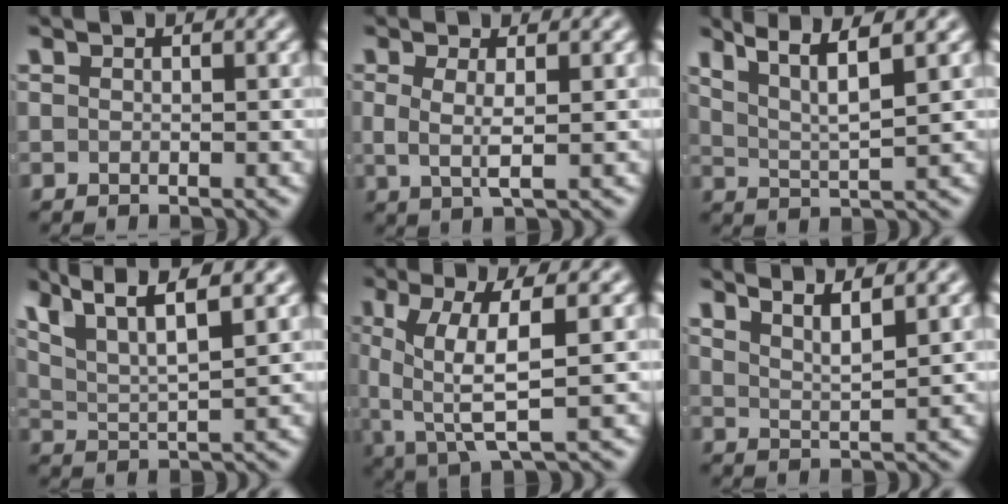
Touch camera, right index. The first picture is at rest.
{"total": 2.8, "force": [0.3, 0.9, 2.7], "torque": [-0.052, -0.011, 0.011]}
{"total": 6.0, "force": [3.6, 2.3, 4.2], "torque": [-0.070, 0.000, 0.058]}
{"total": 7.4, "force": [4.0, 3.7, 4.9], "torque": [-0.099, 0.000, 0.068]}
{"total": 6.2, "force": [0.1, 2.3, 5.8], "torque": [-0.109, -0.021, 0.020]}
{"total": 4.1, "force": [3.2, 0.6, 2.5], "torque": [-0.032, 0.000, 0.053]}